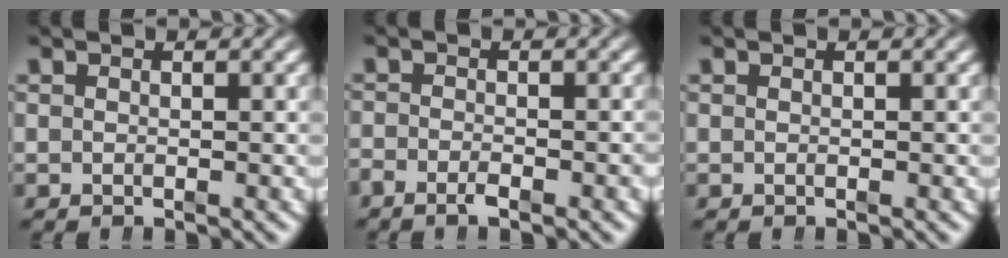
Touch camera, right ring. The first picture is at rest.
{"total": 1.7, "force": [-1.5, 0.3, 0.8], "torque": [-0.007, -0.001, -0.029]}
{"total": 0.0}